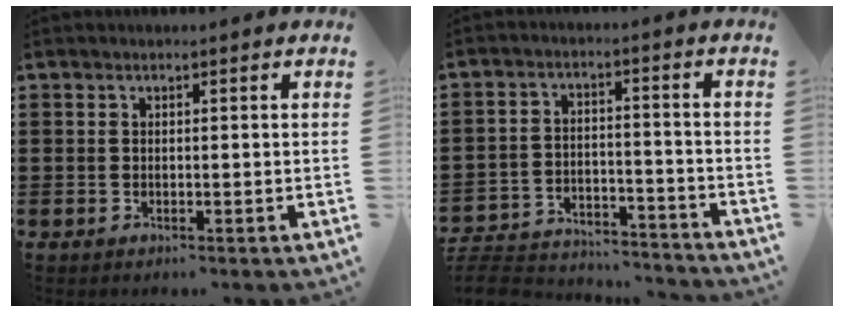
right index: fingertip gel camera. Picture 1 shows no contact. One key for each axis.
{"total": 6.2, "fx": -6.0, "fy": 0.9, "fz": 1.4, "tx": -0.039, "ty": 0.005, "tz": -0.122}